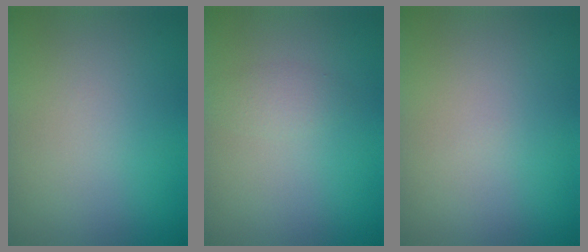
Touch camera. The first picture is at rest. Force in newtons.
{"total": 1.3, "press": 1.3, "slide": 0.1}
{"total": 0.0}